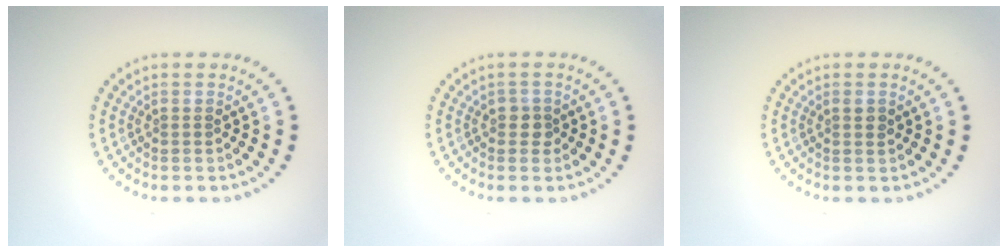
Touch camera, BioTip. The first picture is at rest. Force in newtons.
{"total": 1.3, "press": 1.1, "slide": 0.6}
{"total": 0.9, "press": 0.8, "slide": 0.3}